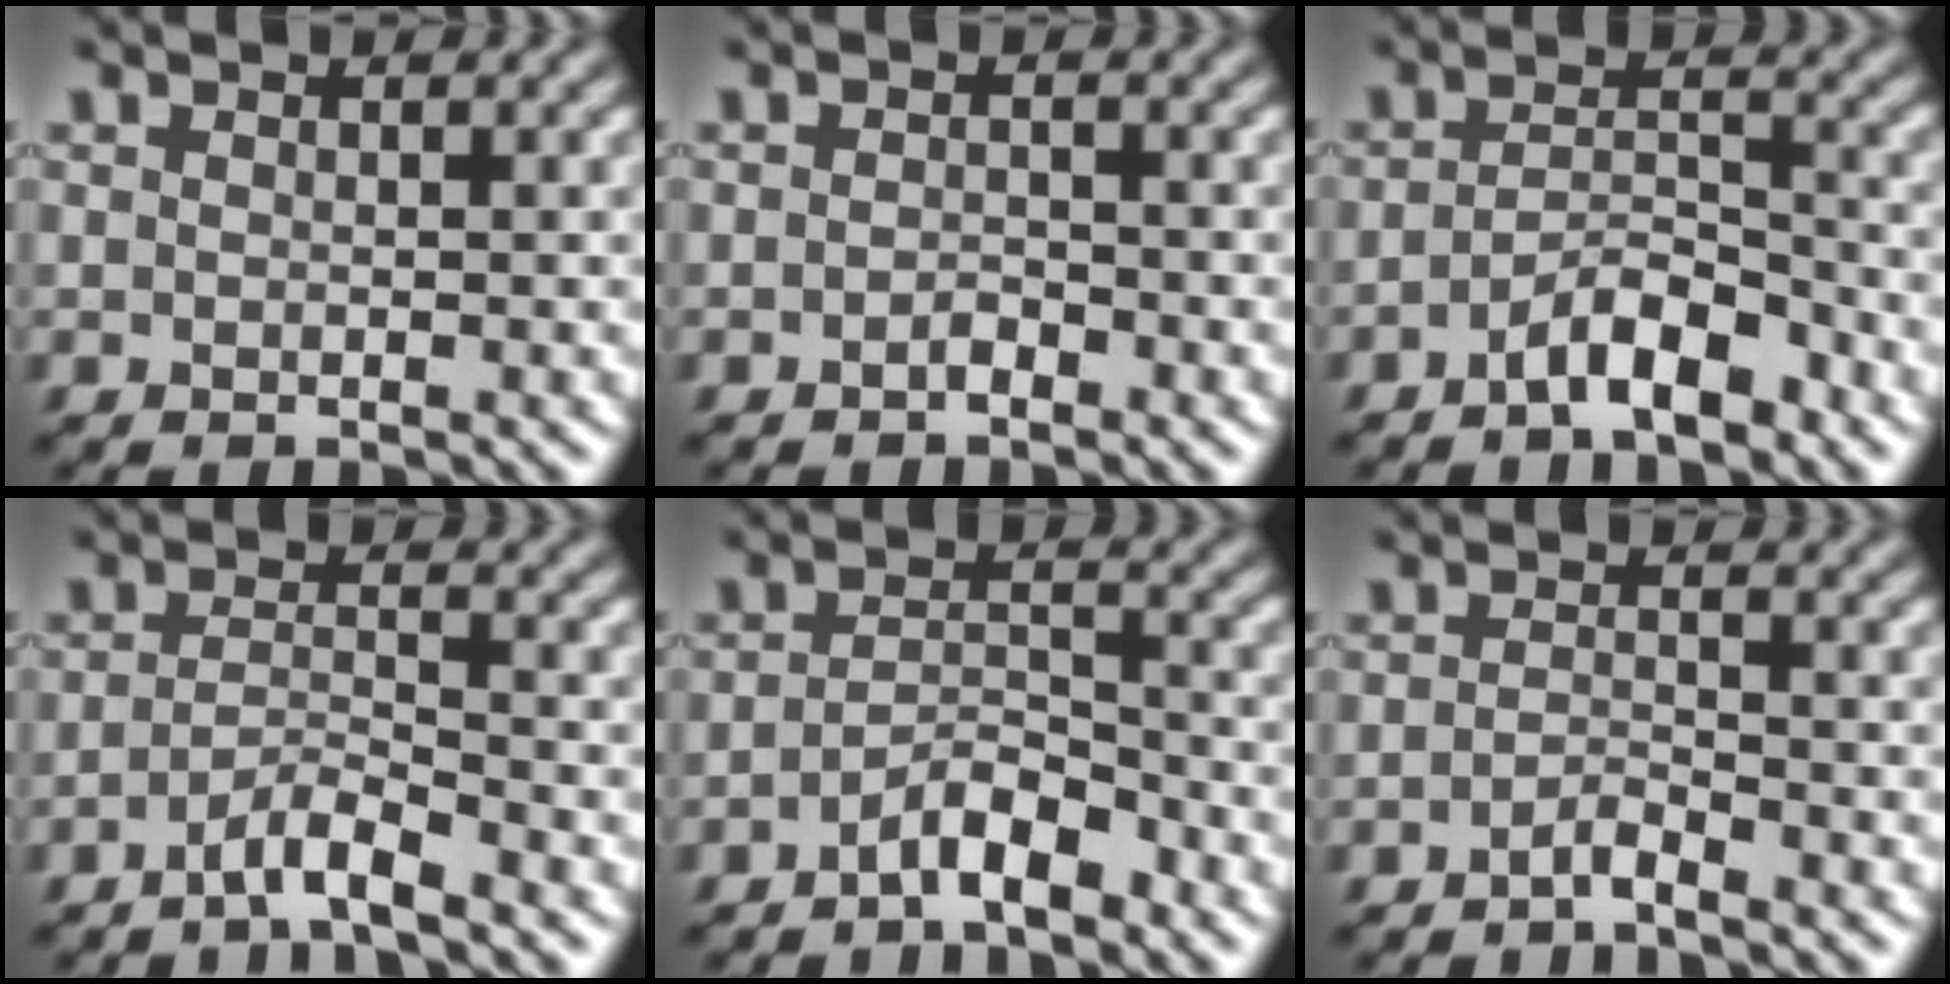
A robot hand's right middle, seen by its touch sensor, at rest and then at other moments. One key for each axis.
{"total": 0.9, "fx": -0.6, "fy": 0.4, "fz": 0.5, "tx": -0.010, "ty": 0.002, "tz": -0.012}
{"total": 3.8, "fx": -2.5, "fy": 1.2, "fz": 2.6, "tx": -0.047, "ty": 0.009, "tz": -0.047}
{"total": 2.7, "fx": -2.0, "fy": 0.3, "fz": 1.8, "tx": -0.032, "ty": 0.005, "tz": -0.044}
{"total": 3.1, "fx": -2.1, "fy": 0.9, "fz": 2.0, "tx": -0.038, "ty": 0.009, "tz": -0.042}
{"total": 1.3, "fx": -1.1, "fy": 0.1, "fz": 0.8, "tx": -0.015, "ty": 0.005, "tz": -0.025}